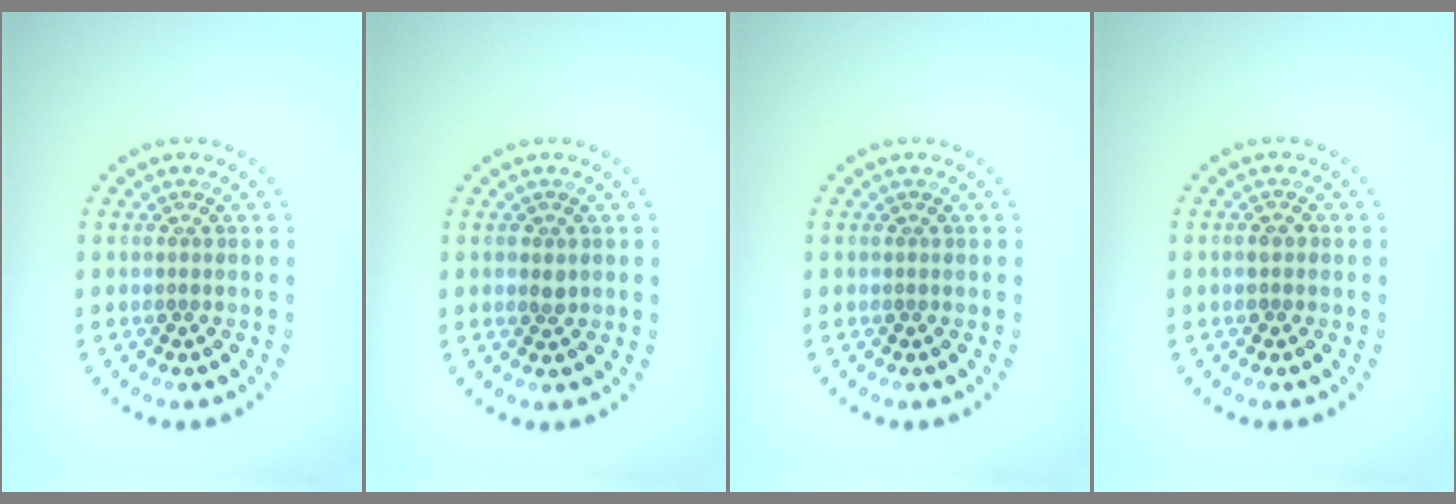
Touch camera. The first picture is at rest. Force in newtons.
{"total": 1.0, "press": 1.0, "slide": 0.2}
{"total": 0.0}
{"total": 1.0, "press": 1.0, "slide": 0.1}